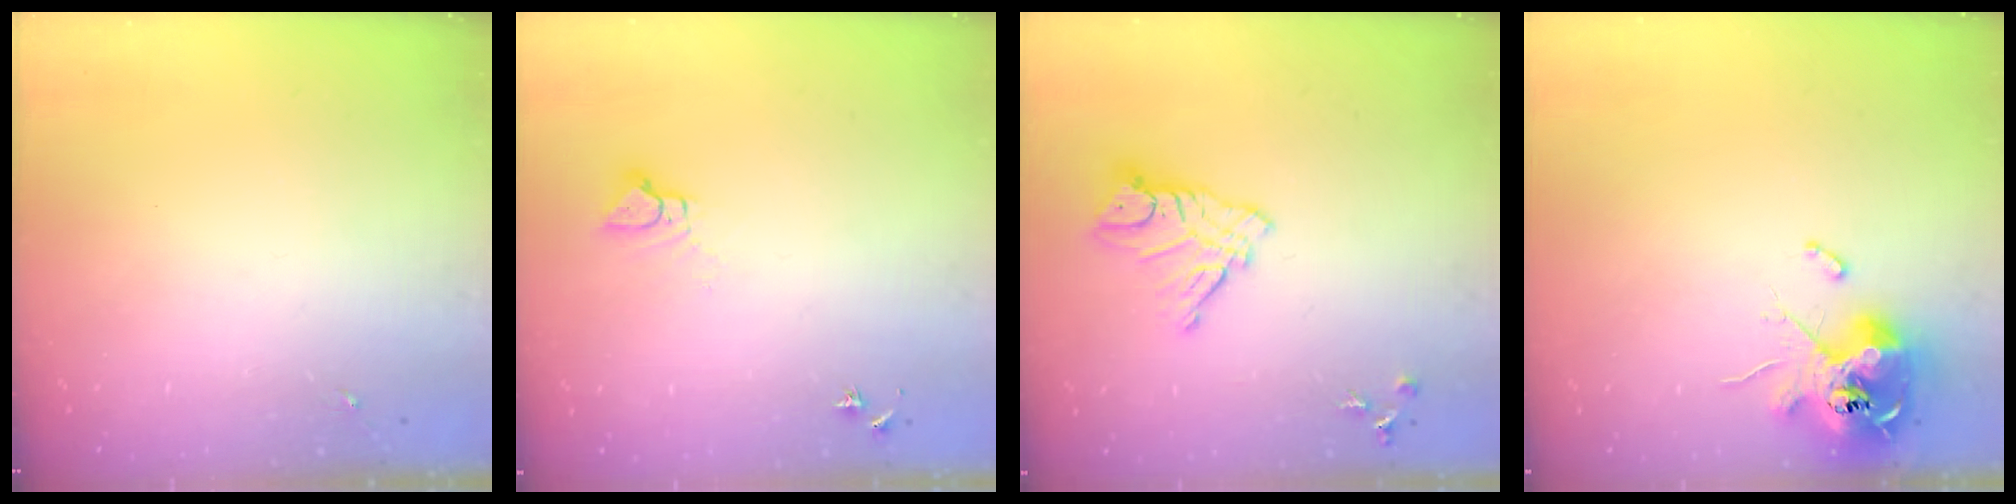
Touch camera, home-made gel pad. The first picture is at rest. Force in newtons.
{"total": 4.4, "press": 4.3, "slide": 0.4}
{"total": 11.6, "press": 11.6, "slide": 0.7}
{"total": 12.0, "press": 11.8, "slide": 1.9}